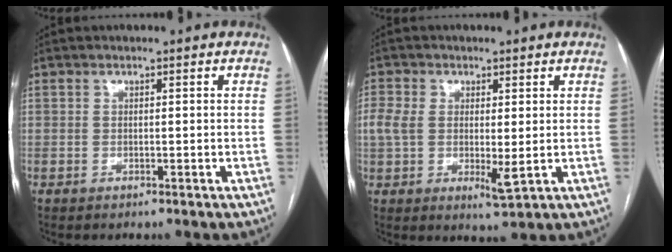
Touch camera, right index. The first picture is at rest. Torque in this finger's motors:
{"motor_torque": [0.38, 0.37, 0.06, 0.05]}